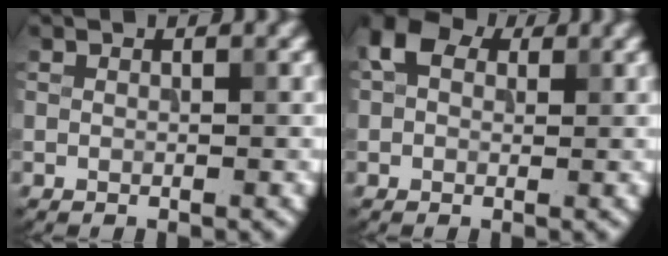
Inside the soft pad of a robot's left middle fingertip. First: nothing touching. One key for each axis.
{"total": 3.8, "fx": 1.4, "fy": 2.6, "fz": 2.2, "tx": -0.043, "ty": 0.009, "tz": 0.012}